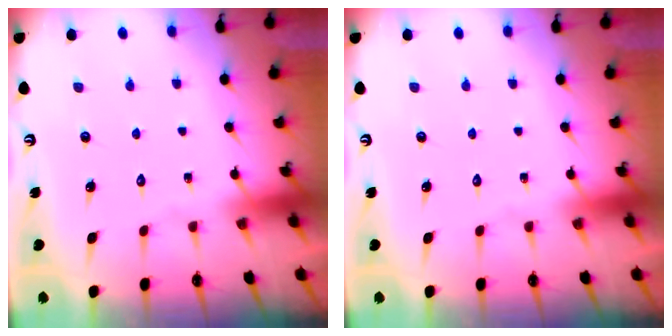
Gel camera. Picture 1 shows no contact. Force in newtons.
{"total": 0.0}